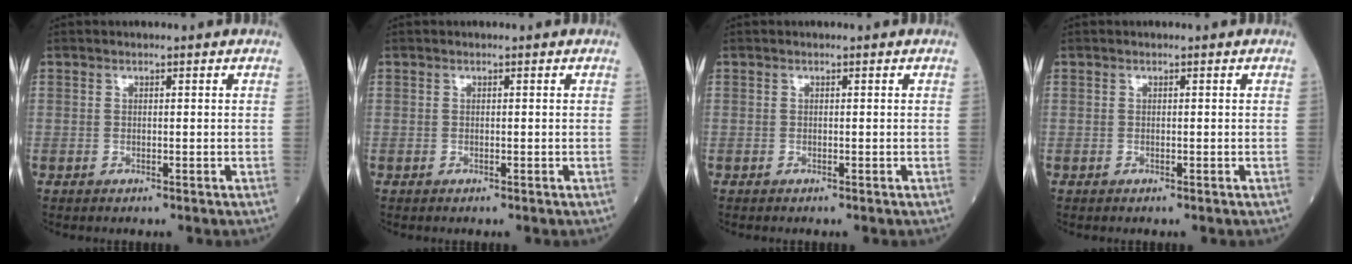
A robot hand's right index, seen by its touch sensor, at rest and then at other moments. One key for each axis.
{"total": 0.0}
{"total": 0.0}
{"total": 0.0}